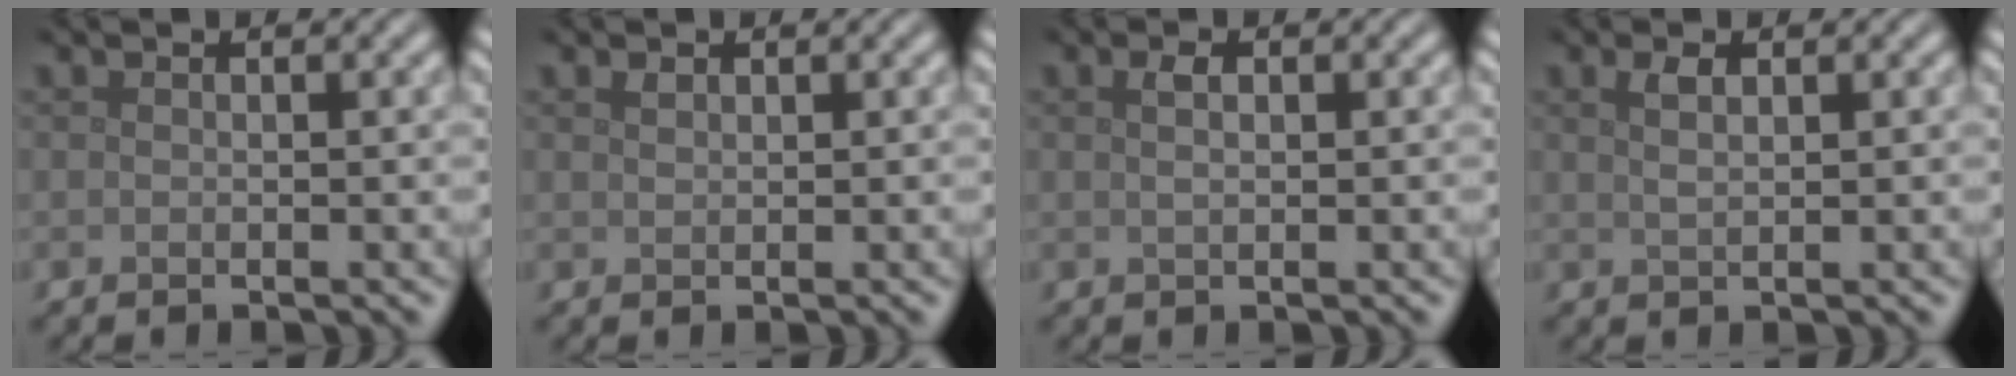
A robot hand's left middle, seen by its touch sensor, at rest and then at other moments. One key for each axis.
{"total": 0.6, "fx": 0.5, "fy": 0.4, "fz": 0.3, "tx": -0.007, "ty": -0.001, "tz": 0.012}
{"total": 1.2, "fx": 0.4, "fy": 0.5, "fz": 1.0, "tx": -0.022, "ty": 0.001, "tz": 0.008}
{"total": 1.5, "fx": 0.8, "fy": 0.5, "fz": 1.1, "tx": -0.024, "ty": 0.000, "tz": 0.016}